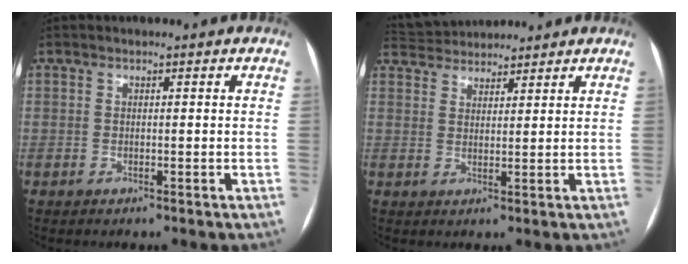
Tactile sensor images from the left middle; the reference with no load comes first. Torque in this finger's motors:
{"motor_torque": [-0.11, -0.52, -0.07, -0.01]}